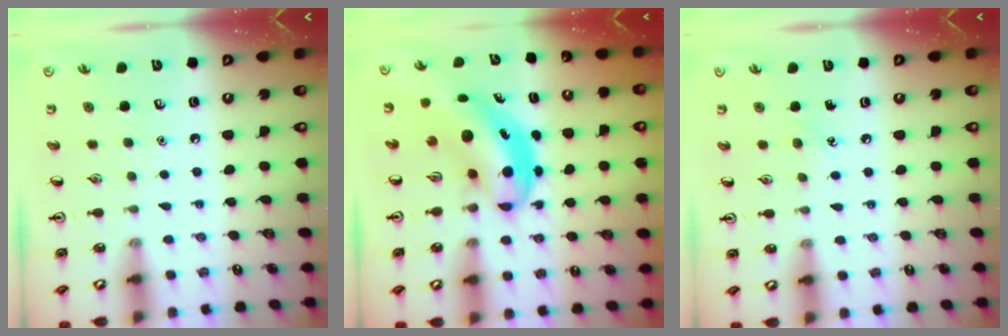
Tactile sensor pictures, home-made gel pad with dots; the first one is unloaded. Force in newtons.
{"total": 6.2, "press": 6.0, "slide": 1.7}
{"total": 3.7, "press": 3.6, "slide": 1.0}